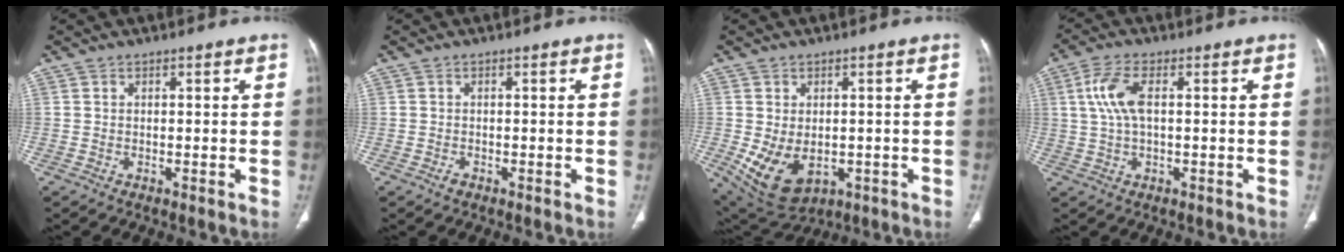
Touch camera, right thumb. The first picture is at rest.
{"total": 0.9, "force": [-0.6, 0.6, 0.4], "torque": [-0.009, 0.000, -0.011]}
{"total": 10.6, "force": [-2.4, 7.1, 7.5], "torque": [-0.123, -0.004, -0.013]}
{"total": 6.7, "force": [1.3, 2.7, 6.1], "torque": [-0.149, 0.013, 0.027]}